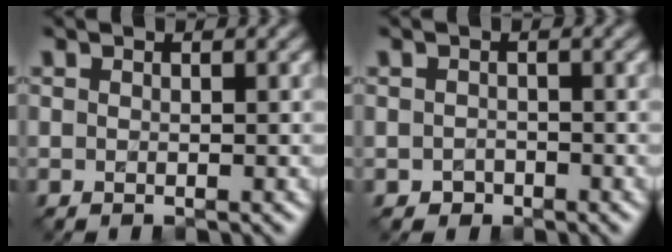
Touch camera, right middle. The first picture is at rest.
{"total": 0.7, "force": [-0.3, 0.7, -0.1], "torque": [0.003, 0.005, -0.005]}